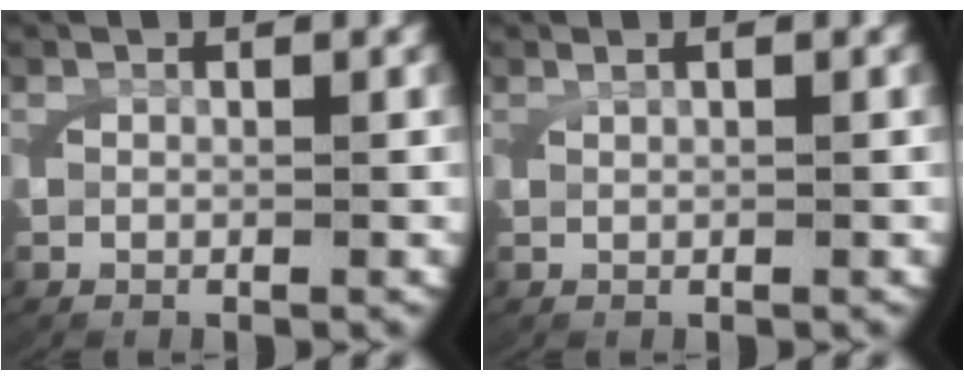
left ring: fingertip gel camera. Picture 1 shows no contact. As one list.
[{"total": 0.8, "force": [0.5, 0.0, 0.5], "torque": [-0.013, 0.006, 0.010]}]